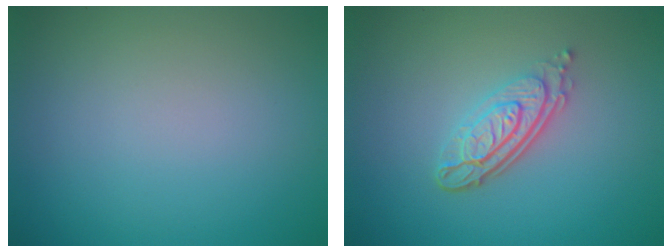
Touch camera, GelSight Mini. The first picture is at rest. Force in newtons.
{"total": 4.2, "press": 3.0, "slide": 2.8}